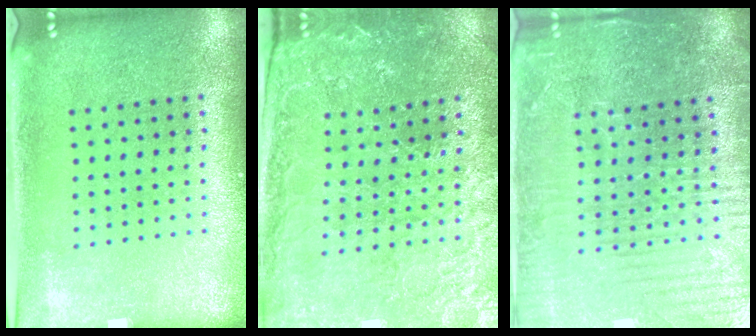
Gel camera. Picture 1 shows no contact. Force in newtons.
{"total": 1.7, "press": 1.7, "slide": 0.3}
{"total": 4.3, "press": 4.1, "slide": 1.5}